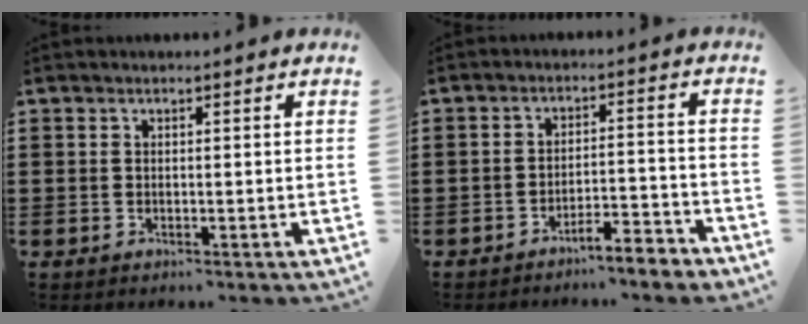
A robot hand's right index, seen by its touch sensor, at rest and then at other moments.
{"total": 4.5, "force": [-4.3, -0.2, 1.2], "torque": [-0.022, -0.001, -0.088]}